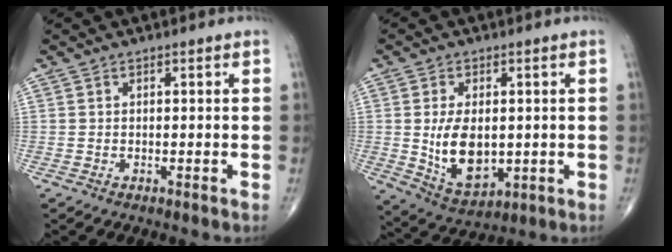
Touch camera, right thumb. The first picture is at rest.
{"total": 10.9, "force": [0.0, 6.5, 8.8], "torque": [-0.139, -0.015, 0.017]}